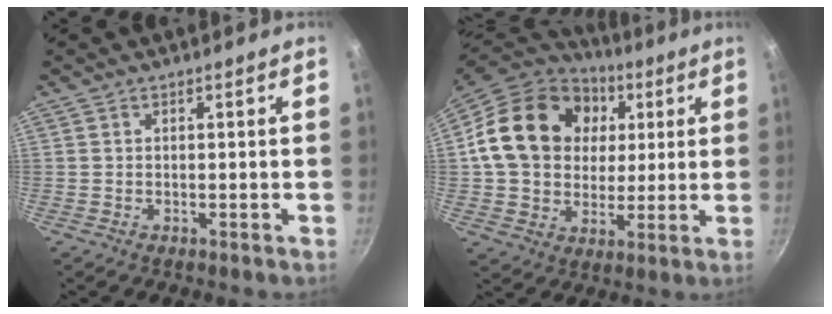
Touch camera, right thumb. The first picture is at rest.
{"total": 22.8, "force": [4.7, 18.2, 13.0], "torque": [-0.208, 0.020, 0.077]}